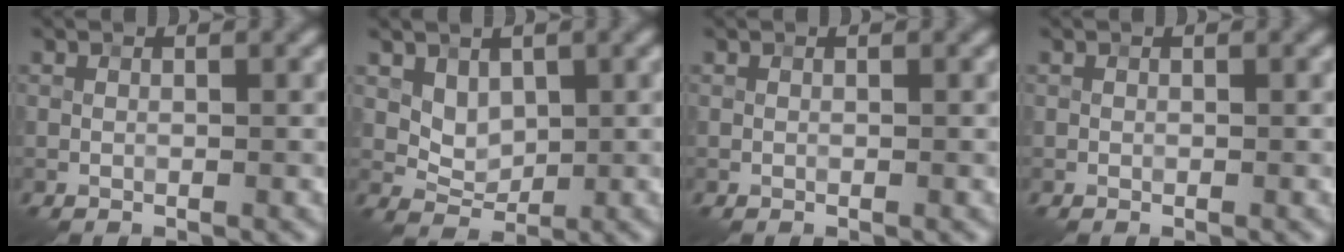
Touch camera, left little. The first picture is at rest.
{"total": 2.3, "force": [1.1, 1.6, 1.2], "torque": [-0.022, -0.010, 0.029]}
{"total": 0.0}
{"total": 0.0}